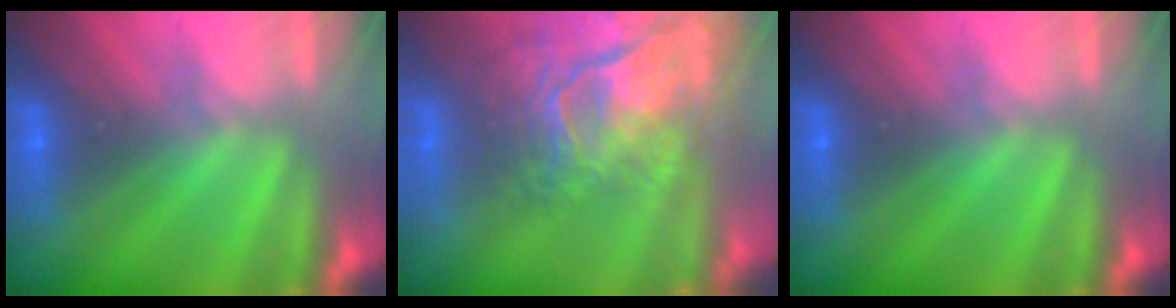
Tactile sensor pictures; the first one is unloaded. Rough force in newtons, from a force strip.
{"total": 7.4}
{"total": 0.0}